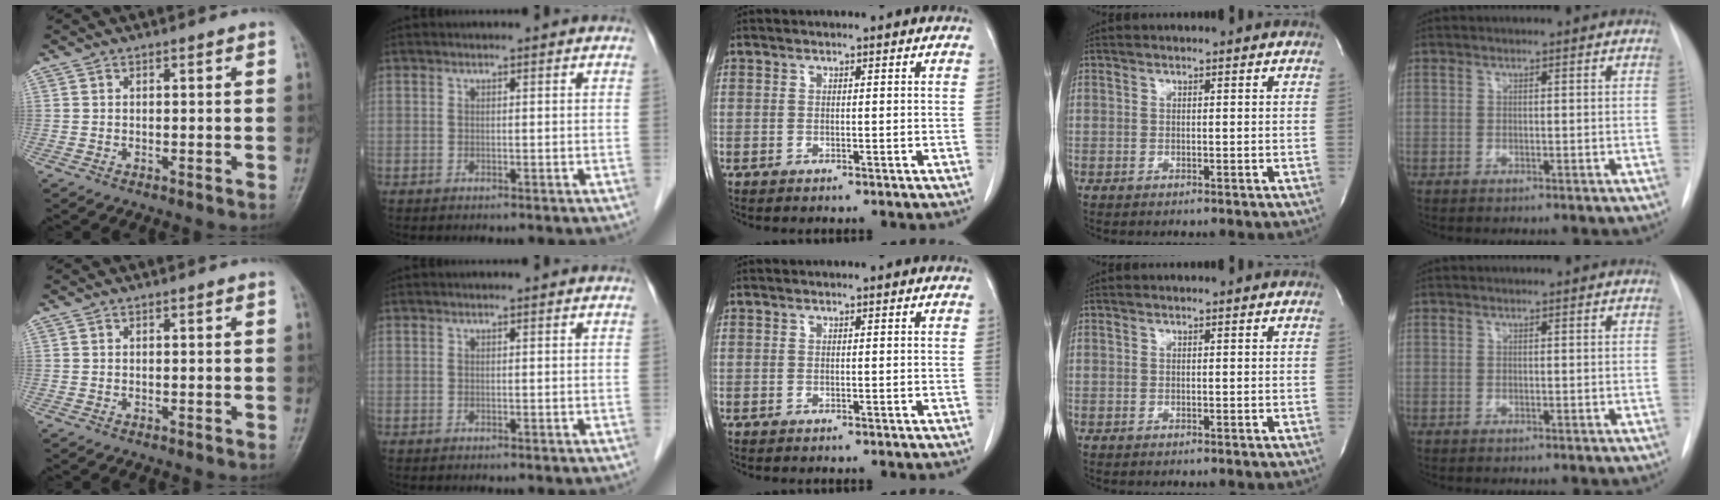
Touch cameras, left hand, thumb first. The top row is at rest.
{}